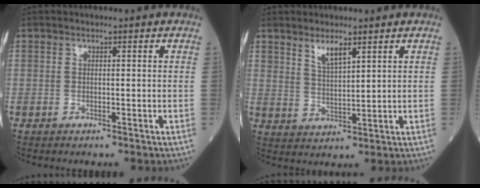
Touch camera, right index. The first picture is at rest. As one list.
[{"total": 4.1, "force": [2.8, 0.9, 2.8], "torque": [-0.058, -0.005, 0.059]}]